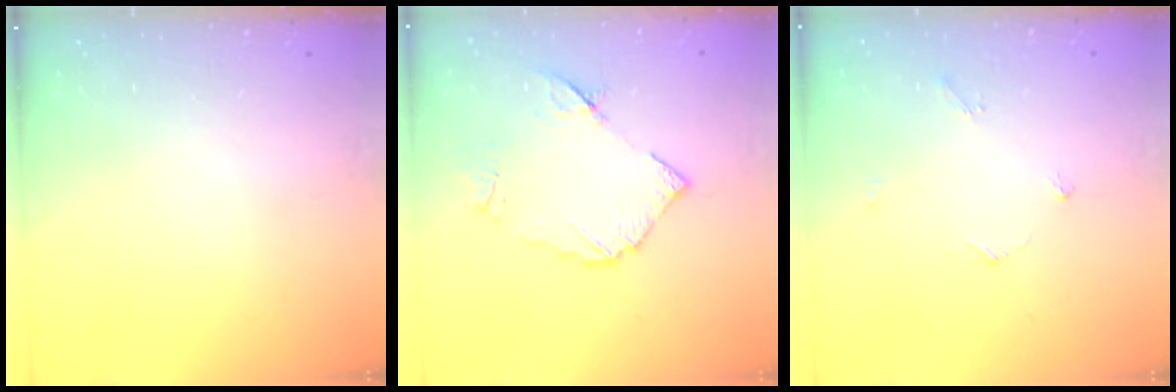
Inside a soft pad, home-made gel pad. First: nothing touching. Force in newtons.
{"total": 9.6, "press": 9.5, "slide": 1.0}
{"total": 2.8, "press": 2.8, "slide": 0.4}